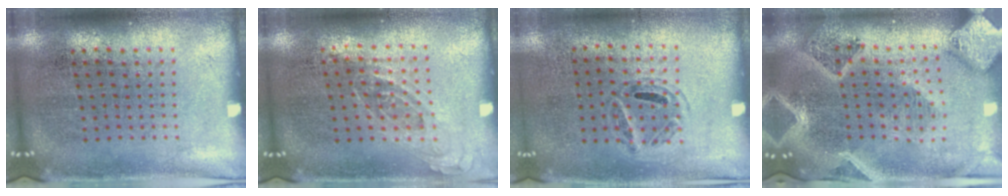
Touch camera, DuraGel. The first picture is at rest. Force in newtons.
{"total": 0.8, "press": 0.8, "slide": 0.3}
{"total": 1.0, "press": 0.7, "slide": 0.6}
{"total": 3.5, "press": 2.8, "slide": 2.0}